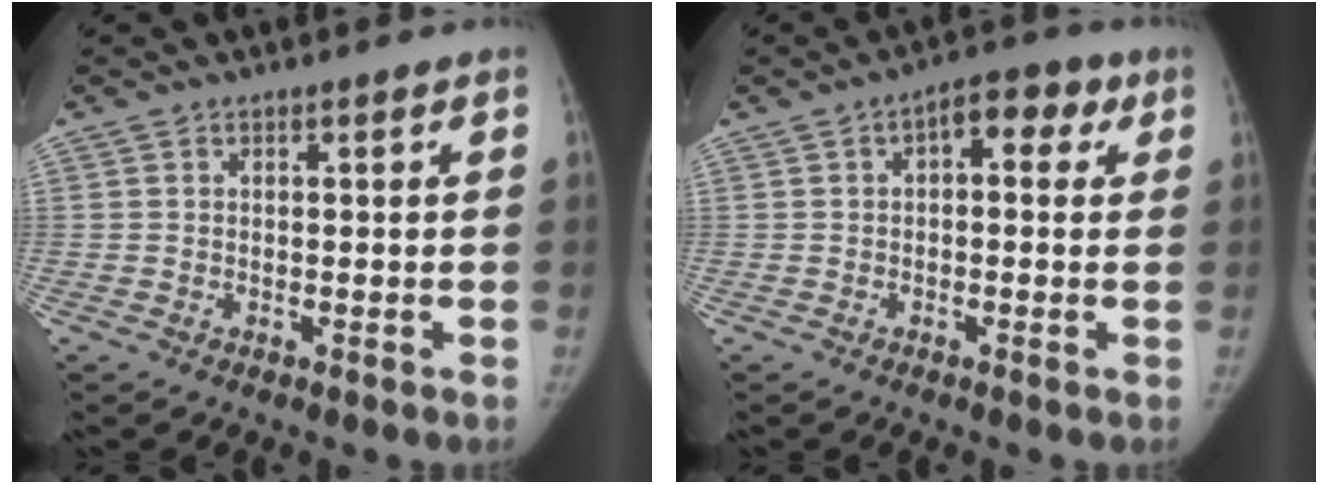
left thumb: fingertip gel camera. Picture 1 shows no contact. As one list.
[{"total": 7.1, "force": [2.2, 3.9, 5.5], "torque": [-0.044, 0.019, 0.018]}]